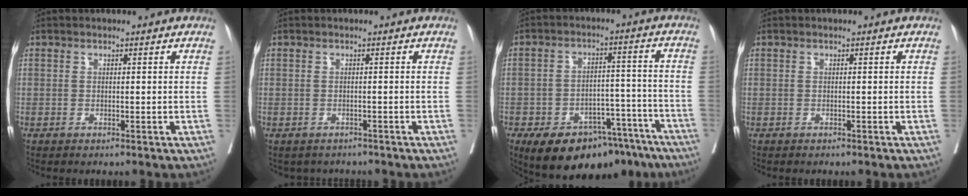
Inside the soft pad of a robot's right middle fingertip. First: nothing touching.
{"total": 2.6, "force": [-2.2, 1.4, 0.0], "torque": [0.001, 0.004, -0.032]}
{"total": 17.1, "force": [-12.3, 8.4, 8.4], "torque": [-0.109, 0.026, -0.172]}
{"total": 0.0}